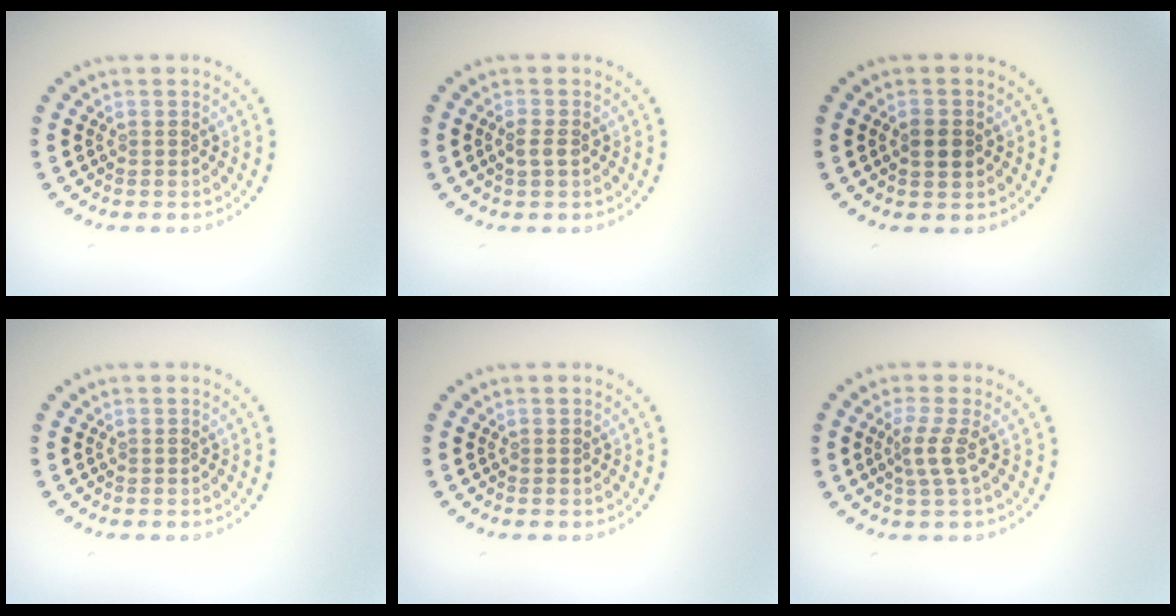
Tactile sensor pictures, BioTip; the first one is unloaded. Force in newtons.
{"total": 1.2, "press": 1.2, "slide": 0.0}
{"total": 2.3, "press": 2.3, "slide": 0.0}
{"total": 0.0}
{"total": 0.0}
{"total": 2.2, "press": 1.6, "slide": 1.5}